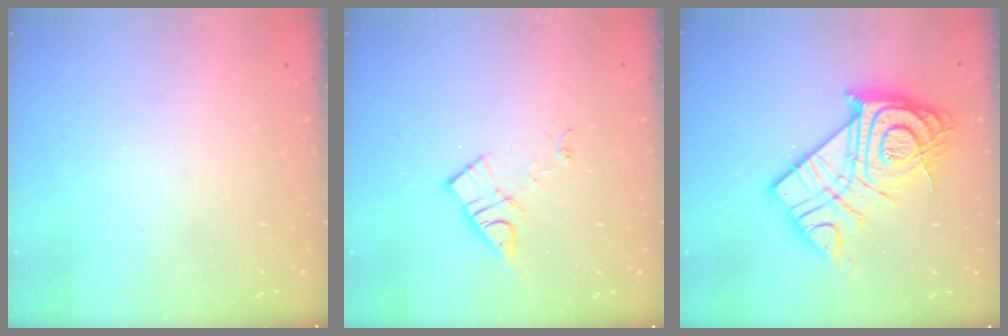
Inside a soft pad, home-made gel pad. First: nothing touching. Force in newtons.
{"total": 9.4, "press": 9.4, "slide": 0.5}
{"total": 24.3, "press": 24.1, "slide": 2.4}